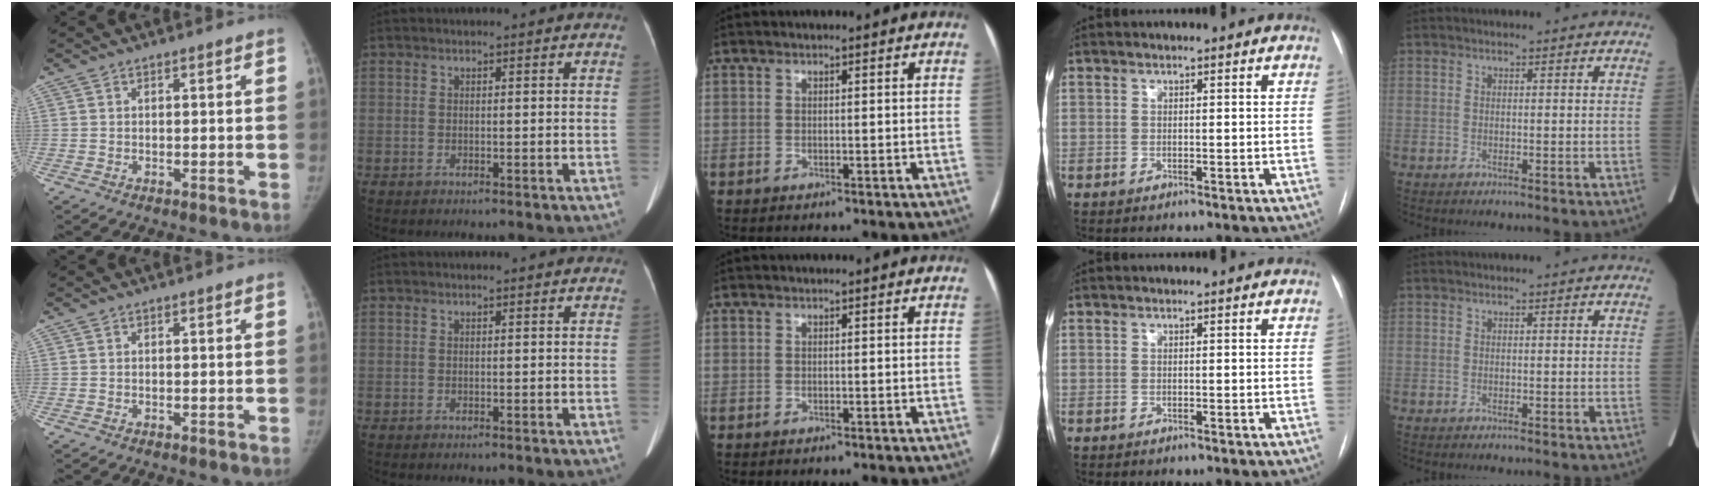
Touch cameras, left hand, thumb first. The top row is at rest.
{}